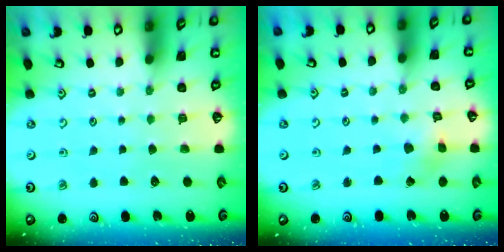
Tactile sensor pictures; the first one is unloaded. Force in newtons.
{"total": 2.9, "press": 2.9, "slide": 0.2}